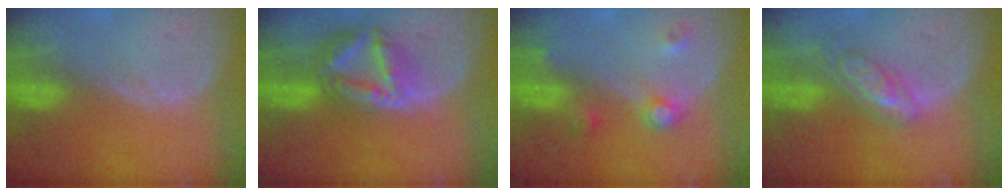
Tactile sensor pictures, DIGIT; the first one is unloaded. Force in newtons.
{"total": 8.0, "press": 6.9, "slide": 4.0}
{"total": 3.7, "press": 3.4, "slide": 1.3}
{"total": 5.6, "press": 4.9, "slide": 2.8}